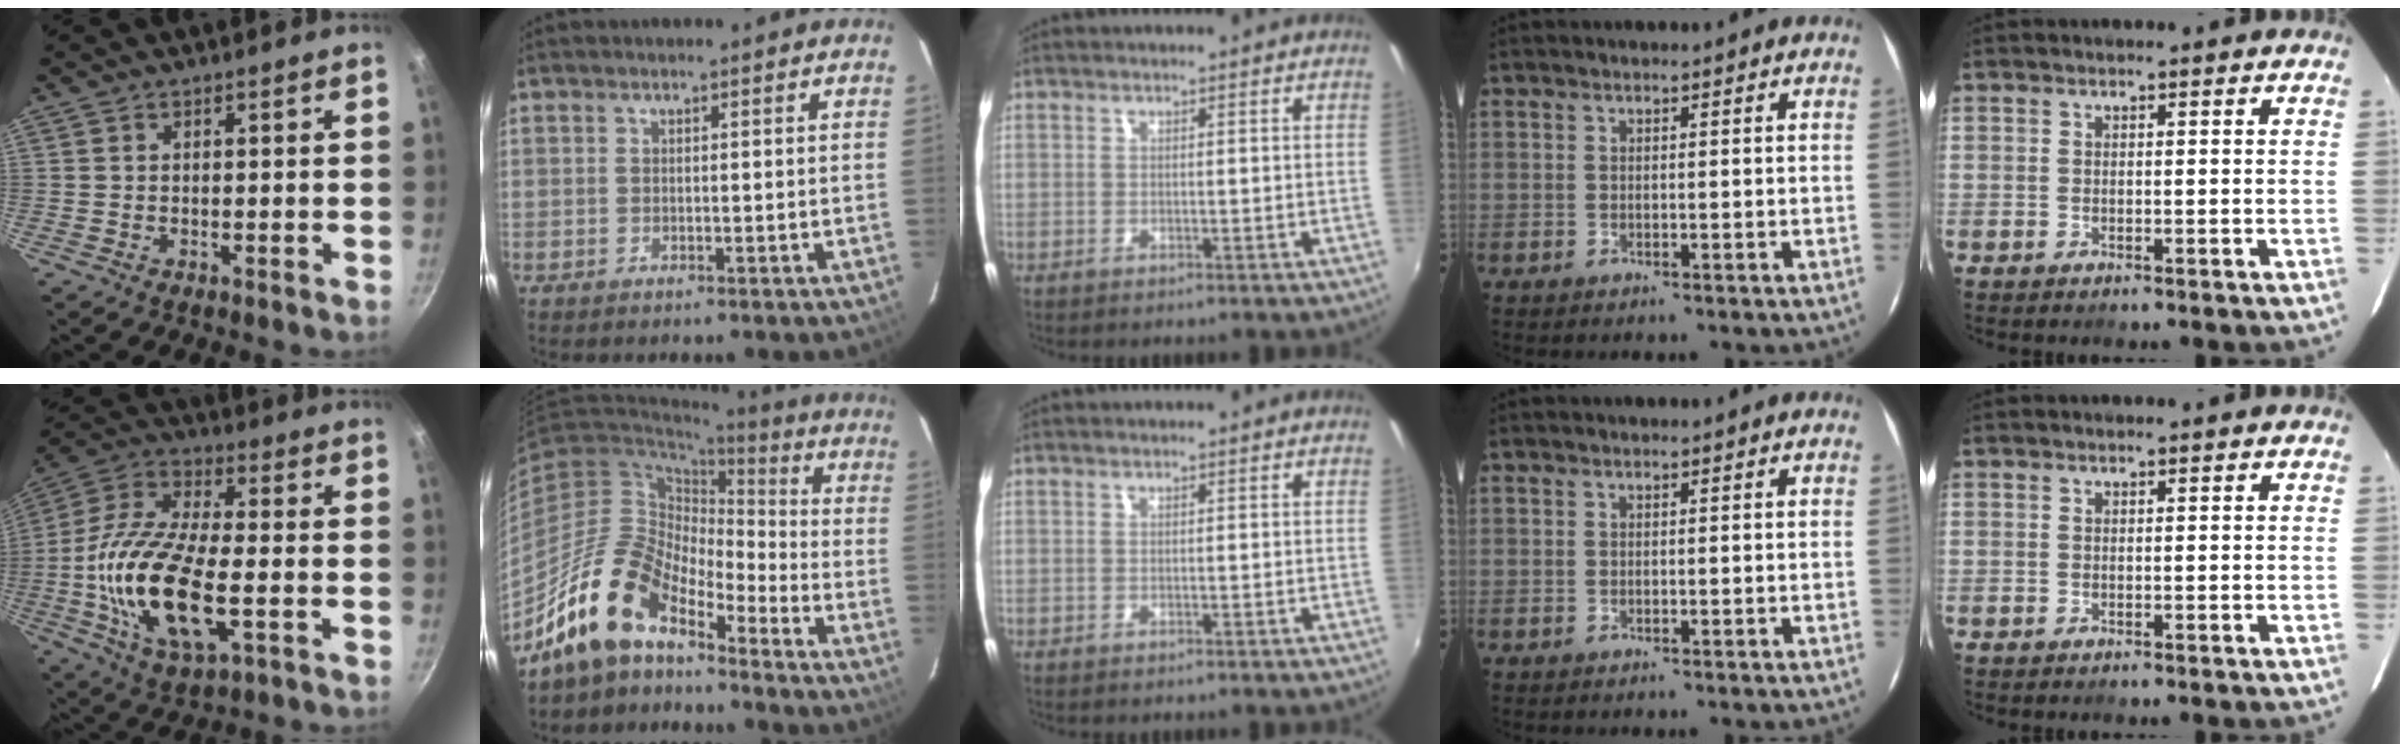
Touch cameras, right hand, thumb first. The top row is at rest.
{"thumb": {"total": 20.9, "force": [-4.1, 8.8, 18.5], "torque": [-0.362, 0.016, -0.090]}, "index": {"total": 14.4, "force": [-12.0, 5.0, 6.2], "torque": [-0.113, 0.011, -0.238]}}